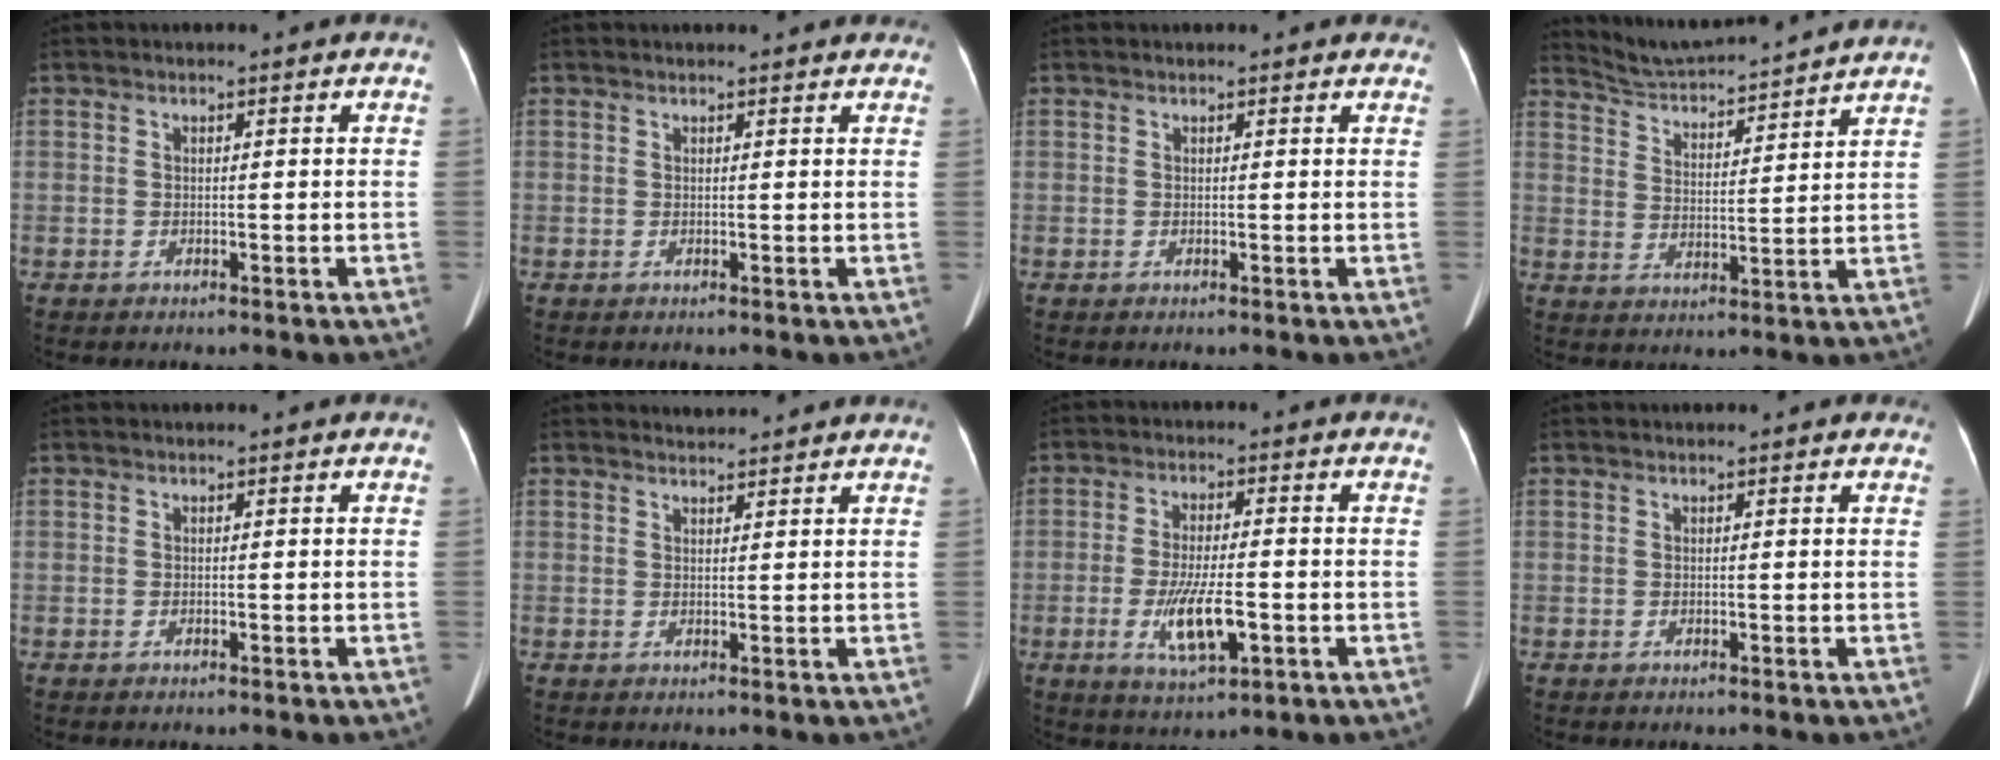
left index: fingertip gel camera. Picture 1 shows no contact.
{"total": 4.9, "force": [4.5, 1.3, 1.4], "torque": [-0.011, 0.021, 0.044]}
{"total": 4.2, "force": [3.7, 1.4, 1.3], "torque": [-0.007, 0.021, 0.032]}
{"total": 13.1, "force": [12.6, 0.0, 3.5], "torque": [-0.067, 0.012, 0.195]}
{"total": 0.0}
{"total": 2.5, "force": [2.5, 0.1, -0.1], "torque": [-0.008, 0.016, 0.038]}
{"total": 7.7, "force": [-2.4, 1.8, 7.1], "torque": [-0.139, -0.013, -0.037]}
{"total": 1.7, "force": [1.4, 0.8, 0.4], "torque": [0.000, 0.013, 0.008]}